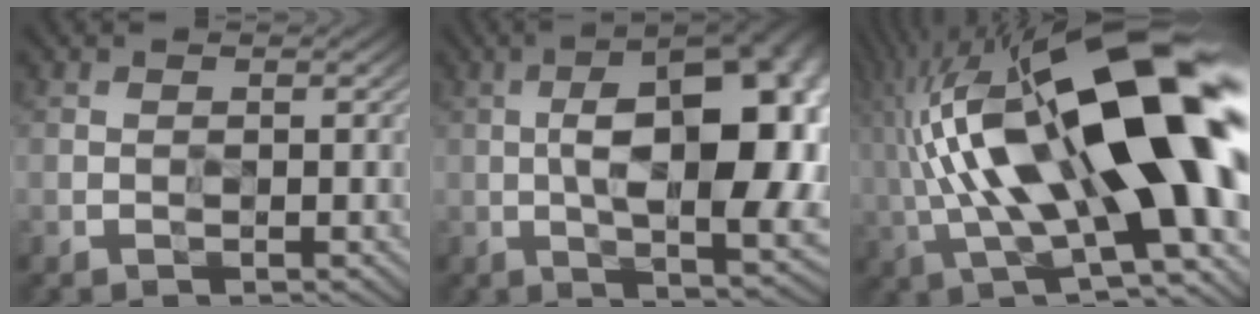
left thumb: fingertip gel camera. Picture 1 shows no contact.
{"total": 17.2, "force": [-0.2, 7.9, 15.2], "torque": [-0.190, 0.028, -0.023]}
{"total": 20.9, "force": [1.3, 7.5, 19.5], "torque": [-0.367, 0.012, 0.015]}